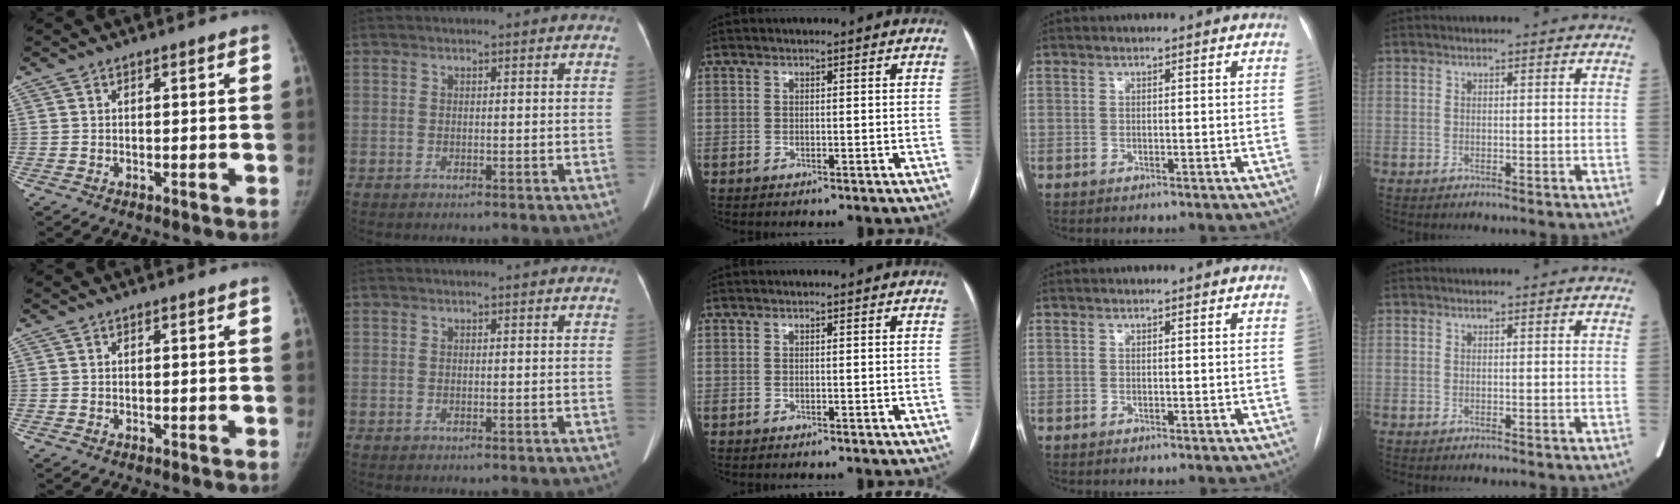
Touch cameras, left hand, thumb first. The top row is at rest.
{}